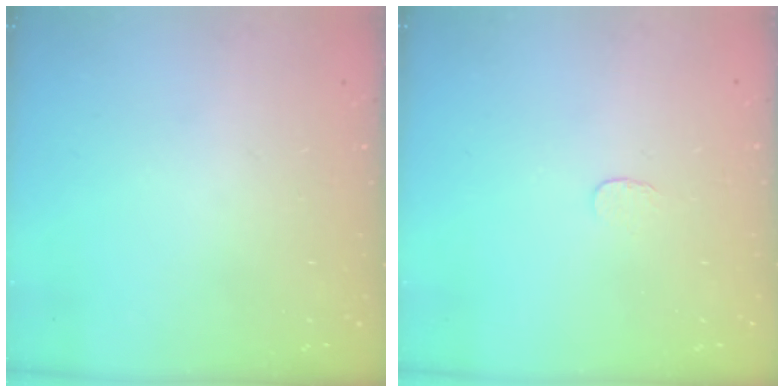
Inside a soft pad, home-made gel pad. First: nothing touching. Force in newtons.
{"total": 2.6, "press": 2.6, "slide": 0.2}